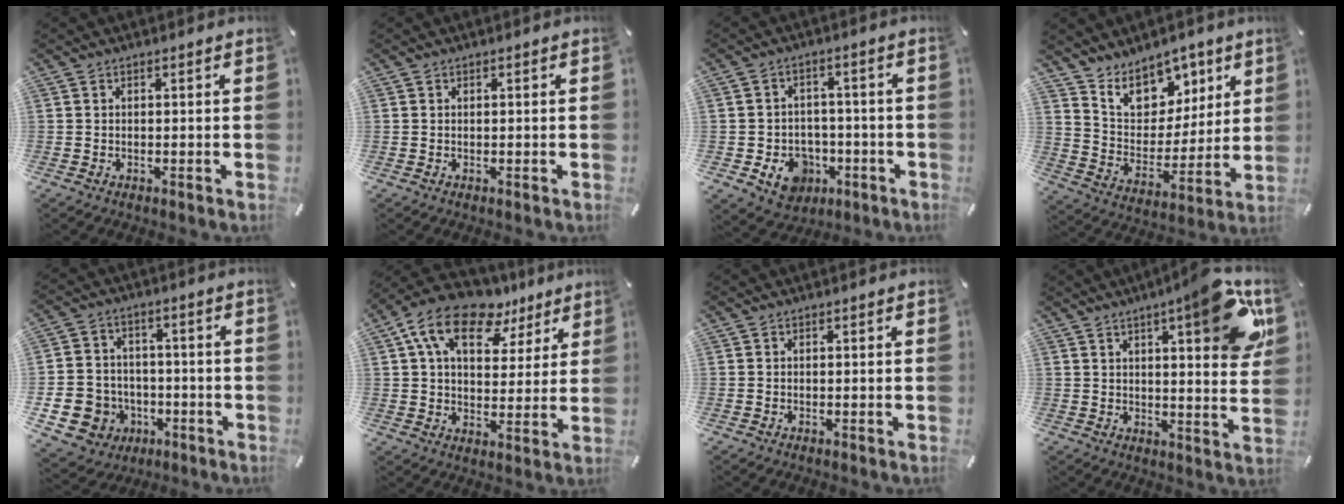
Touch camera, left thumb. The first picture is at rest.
{"total": 0.0}
{"total": 8.5, "force": [-3.0, 7.3, 3.0], "torque": [-0.058, 0.019, -0.050]}
{"total": 12.0, "force": [8.4, 8.1, 2.7], "torque": [-0.045, -0.076, 0.159]}
{"total": 10.5, "force": [-3.4, 9.5, 2.8], "torque": [-0.083, 0.026, -0.057]}
{"total": 14.6, "force": [8.1, 9.0, 8.2], "torque": [-0.141, -0.034, 0.146]}
{"total": 0.0}
{"total": 14.4, "force": [7.6, 3.6, 11.7], "torque": [-0.151, -0.043, 0.115]}